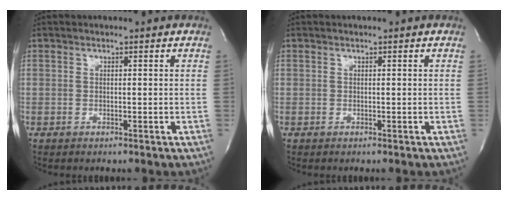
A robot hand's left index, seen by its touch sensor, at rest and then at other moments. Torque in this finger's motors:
{"motor_torque": [-0.04, -0.01, 0.00, 0.00]}